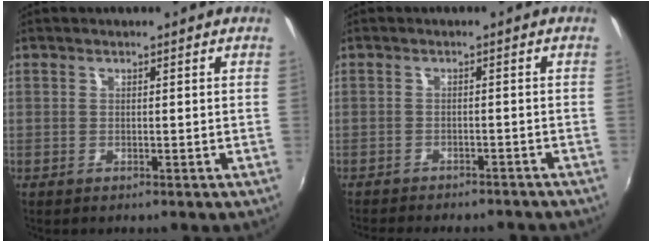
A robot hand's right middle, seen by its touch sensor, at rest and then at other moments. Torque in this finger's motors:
{"motor_torque": [1.04, -1.10, 0.13, 0.05]}